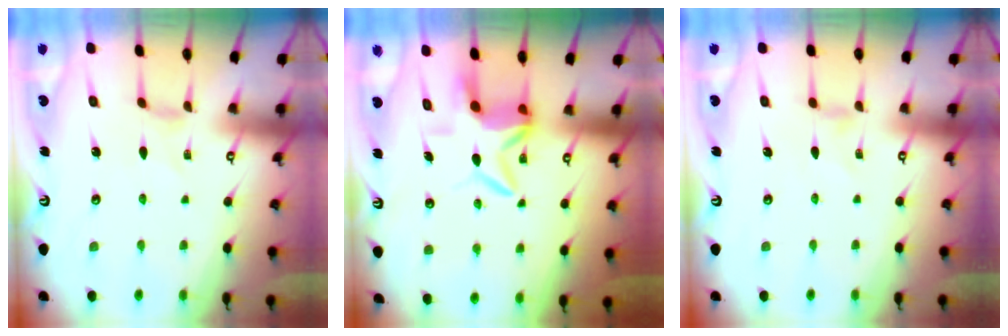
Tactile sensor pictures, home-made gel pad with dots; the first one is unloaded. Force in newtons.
{"total": 8.3, "press": 8.1, "slide": 1.4}
{"total": 0.0}